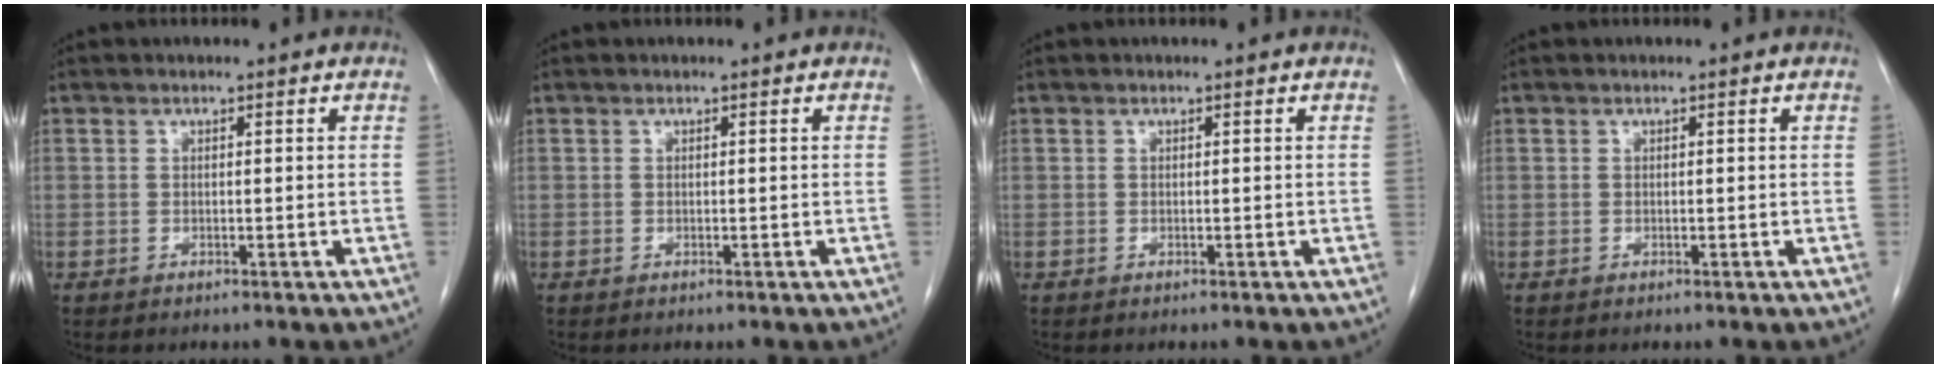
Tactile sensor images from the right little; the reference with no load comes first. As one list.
[{"total": 0.0}, {"total": 0.0}, {"total": 0.0}]